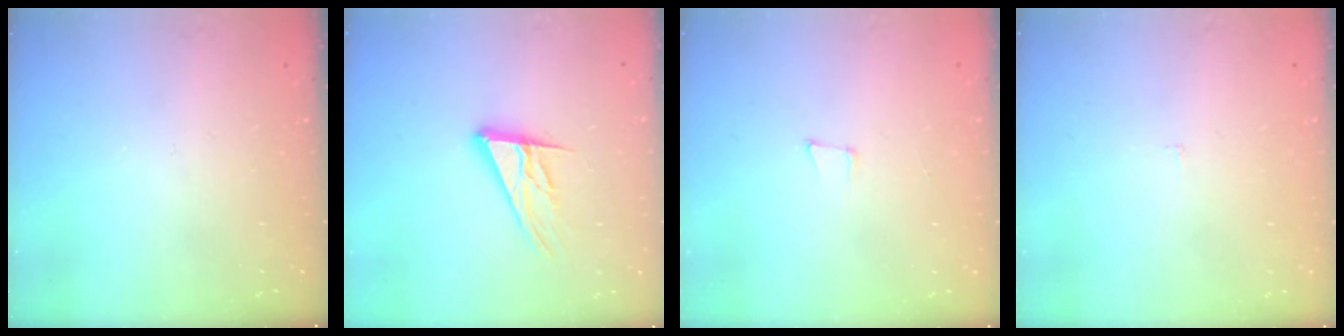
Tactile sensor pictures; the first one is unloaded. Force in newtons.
{"total": 13.1, "press": 12.9, "slide": 2.5}
{"total": 4.1, "press": 3.2, "slide": 2.7}
{"total": 1.8, "press": 1.8, "slide": 0.1}